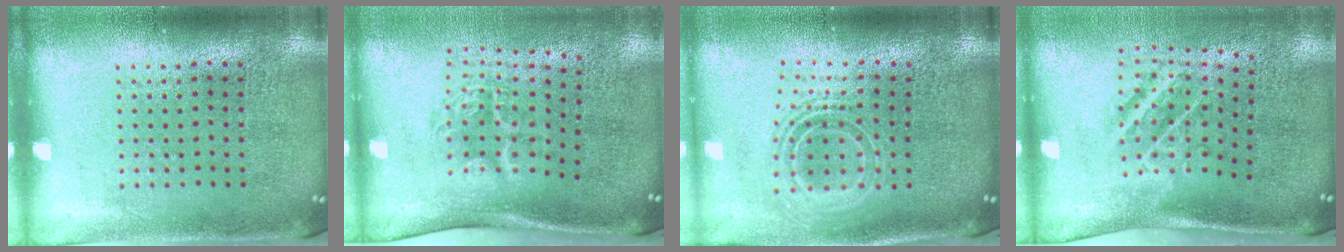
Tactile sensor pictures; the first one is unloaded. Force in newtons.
{"total": 1.9, "press": 1.2, "slide": 1.4}
{"total": 2.1, "press": 1.5, "slide": 1.4}
{"total": 2.0, "press": 1.2, "slide": 1.6}